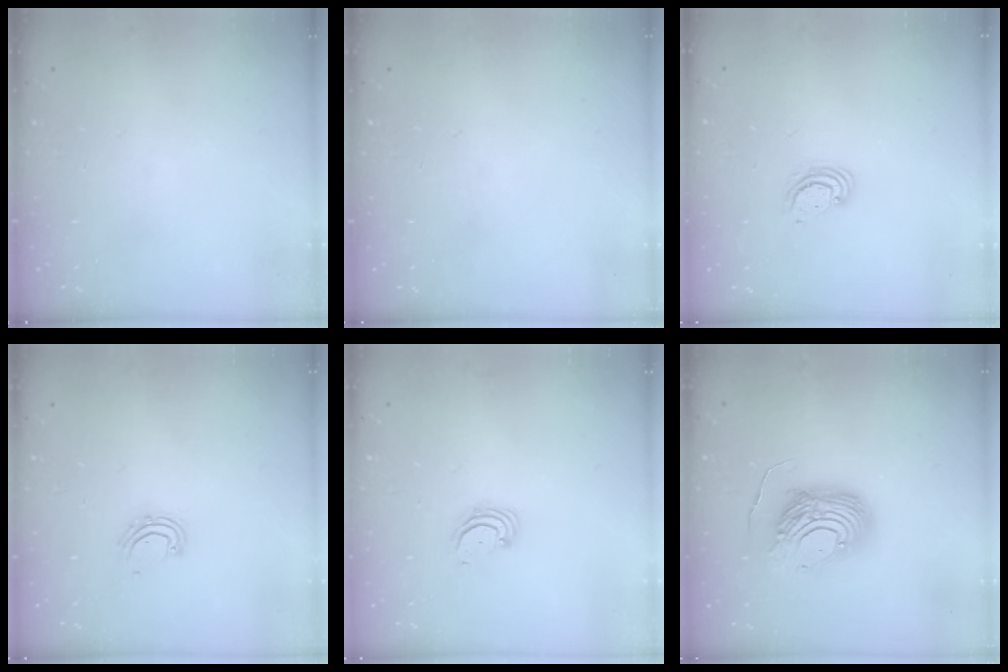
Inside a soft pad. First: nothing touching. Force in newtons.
{"total": 0.0}
{"total": 3.3, "press": 3.3, "slide": 0.2}
{"total": 6.5, "press": 6.3, "slide": 1.6}
{"total": 2.6, "press": 2.6, "slide": 0.3}
{"total": 12.7, "press": 12.6, "slide": 1.3}